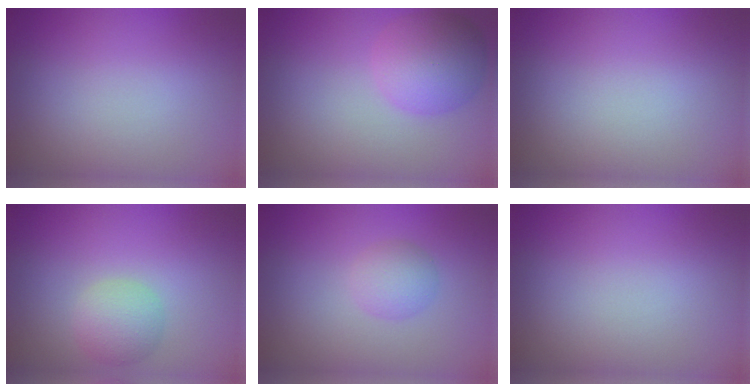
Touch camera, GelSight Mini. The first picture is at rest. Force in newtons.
{"total": 5.2, "press": 5.2, "slide": 0.2}
{"total": 0.0}
{"total": 2.6, "press": 2.6, "slide": 0.1}
{"total": 2.0, "press": 2.0, "slide": 0.0}
{"total": 0.0}